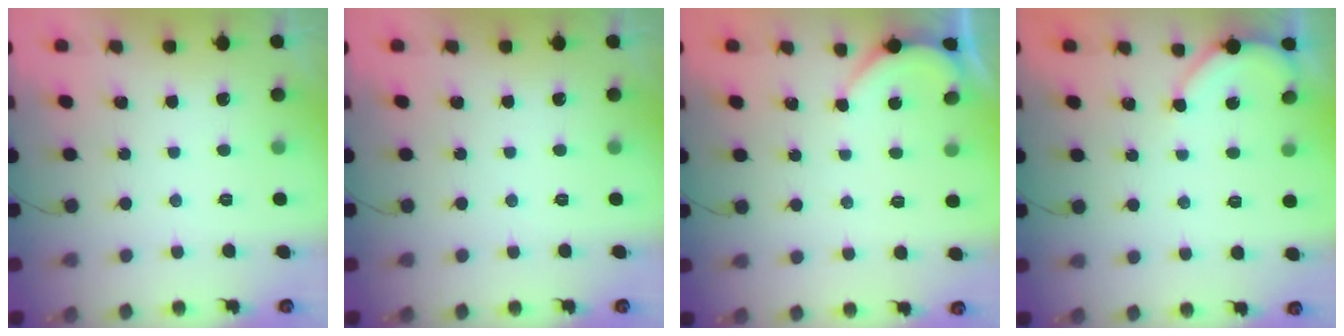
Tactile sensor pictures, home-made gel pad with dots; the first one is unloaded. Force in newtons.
{"total": 0.0}
{"total": 2.0, "press": 2.0, "slide": 0.2}
{"total": 3.5, "press": 3.5, "slide": 0.4}